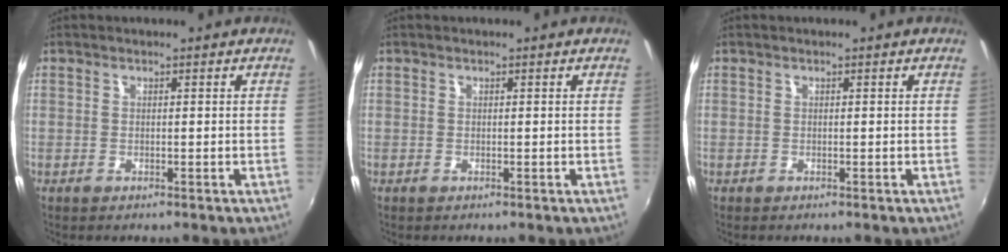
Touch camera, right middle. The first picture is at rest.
{"total": 0.0}
{"total": 0.0}